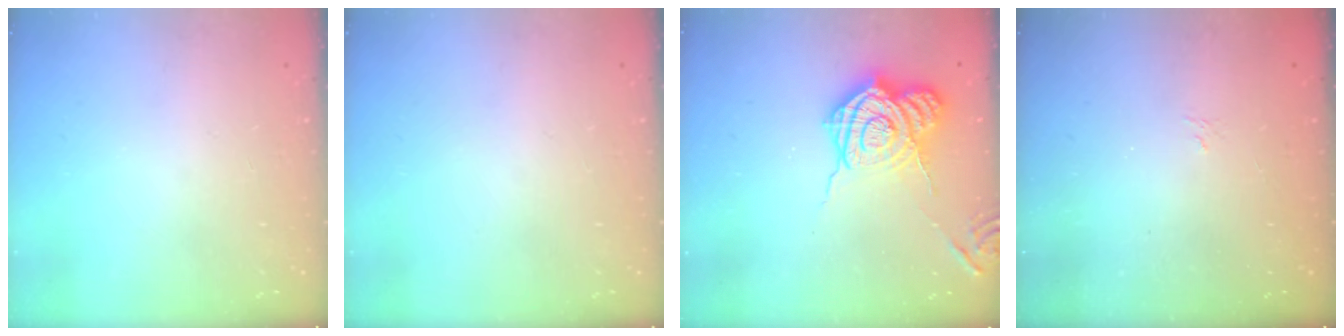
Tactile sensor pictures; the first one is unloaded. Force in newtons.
{"total": 0.0}
{"total": 14.1, "press": 14.1, "slide": 1.1}
{"total": 1.1, "press": 0.4, "slide": 1.1}